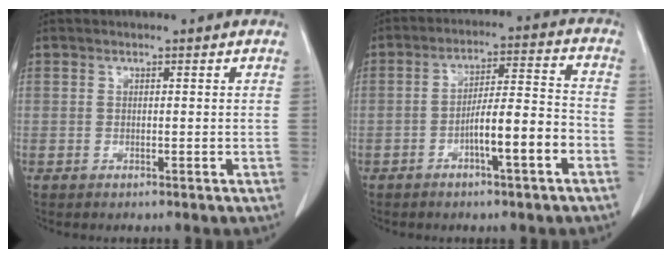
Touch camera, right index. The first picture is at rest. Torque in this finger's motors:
{"motor_torque": [0.98, -0.89, 0.39, 0.10]}